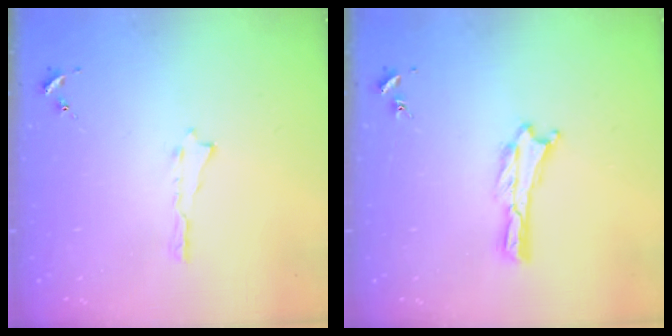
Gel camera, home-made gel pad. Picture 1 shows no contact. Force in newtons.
{"total": 0.0}